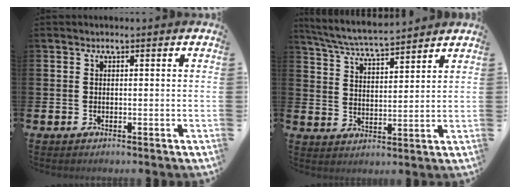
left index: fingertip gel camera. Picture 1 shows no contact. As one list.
[{"total": 6.0, "force": [5.9, 0.3, 1.4], "torque": [-0.052, -0.032, 0.104]}]